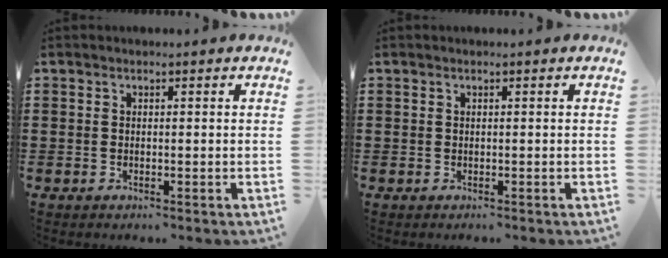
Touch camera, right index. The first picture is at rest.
{"total": 0.0}